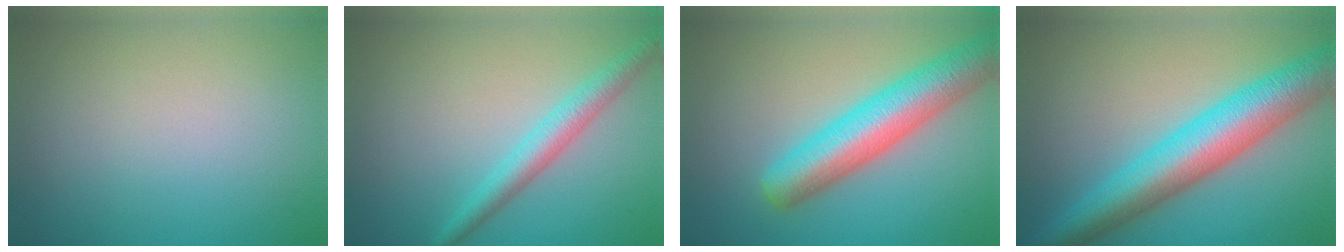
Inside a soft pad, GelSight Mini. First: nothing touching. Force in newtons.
{"total": 3.2, "press": 3.2, "slide": 0.1}
{"total": 7.8, "press": 7.8, "slide": 0.3}
{"total": 9.5, "press": 9.5, "slide": 0.2}